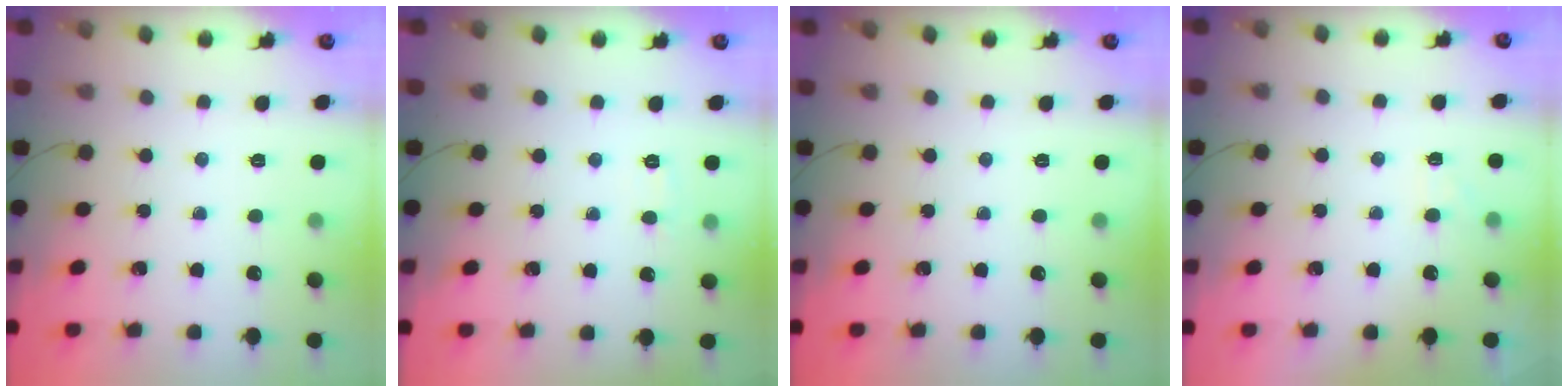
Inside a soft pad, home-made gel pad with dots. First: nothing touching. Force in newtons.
{"total": 5.0, "press": 4.9, "slide": 1.2}
{"total": 0.0}
{"total": 3.7, "press": 3.4, "slide": 1.3}